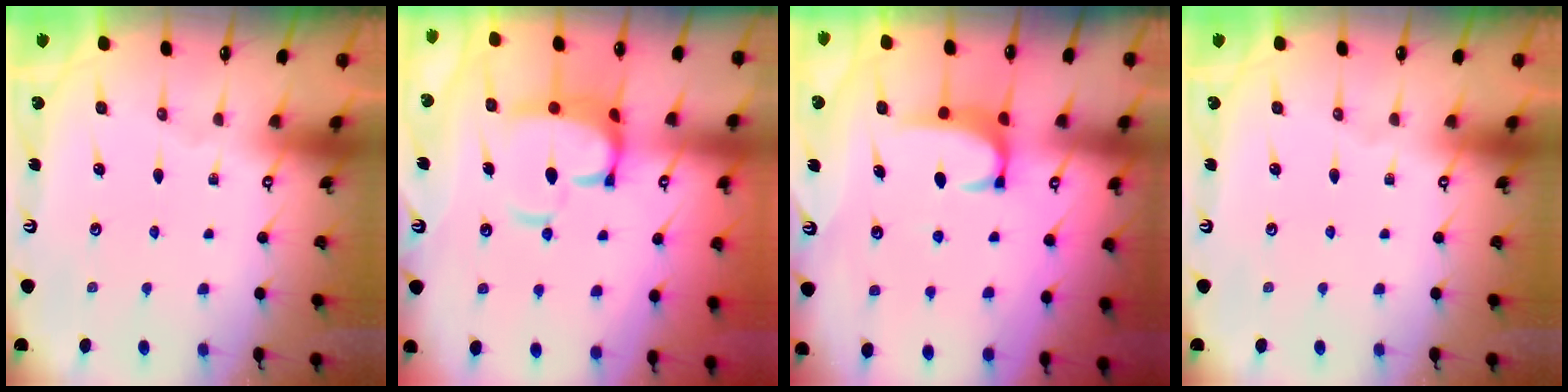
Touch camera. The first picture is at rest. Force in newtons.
{"total": 8.3, "press": 8.2, "slide": 1.2}
{"total": 2.0, "press": 1.9, "slide": 0.6}
{"total": 0.0}